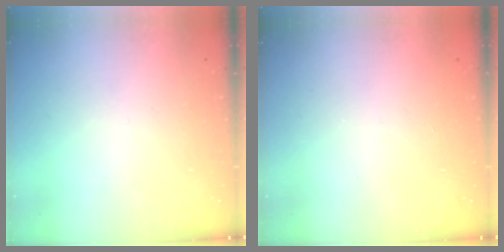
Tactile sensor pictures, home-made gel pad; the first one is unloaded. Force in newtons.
{"total": 0.7, "press": 0.7, "slide": 0.2}